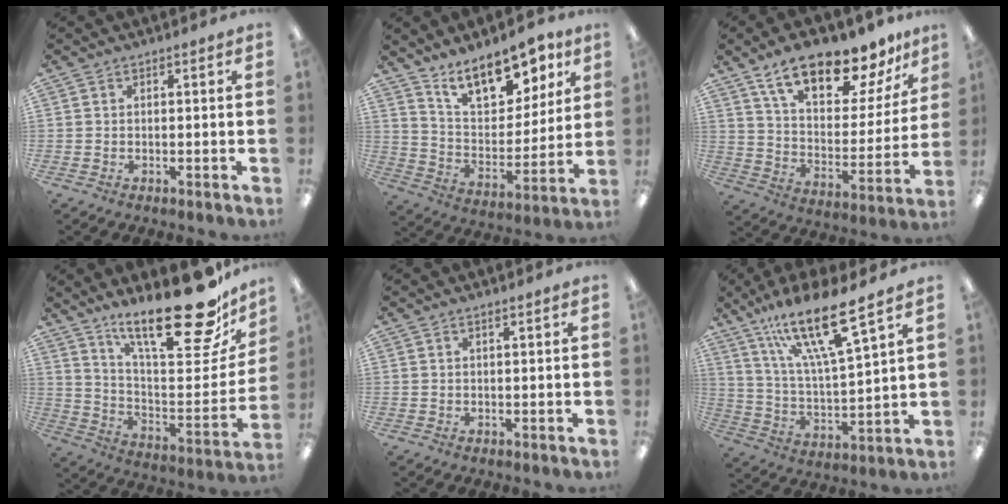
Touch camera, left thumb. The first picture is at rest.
{"total": 15.8, "force": [11.7, 7.2, 7.8], "torque": [-0.124, -0.068, 0.208]}
{"total": 19.2, "force": [14.6, 6.8, 10.4], "torque": [-0.165, -0.094, 0.249]}
{"total": 25.7, "force": [19.0, 7.1, 15.8], "torque": [-0.212, -0.141, 0.308]}
{"total": 0.9, "force": [0.6, 0.1, 0.7], "torque": [-0.015, 0.001, 0.010]}
{"total": 18.2, "force": [13.3, 3.2, 12.0], "torque": [-0.219, -0.077, 0.219]}